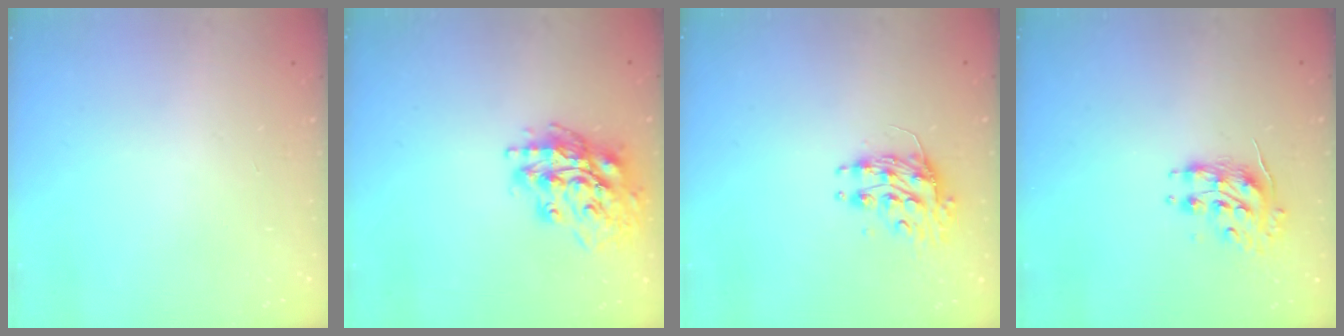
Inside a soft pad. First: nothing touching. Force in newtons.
{"total": 17.4, "press": 17.1, "slide": 2.7}
{"total": 10.4, "press": 10.3, "slide": 0.8}
{"total": 8.6, "press": 8.6, "slide": 0.3}